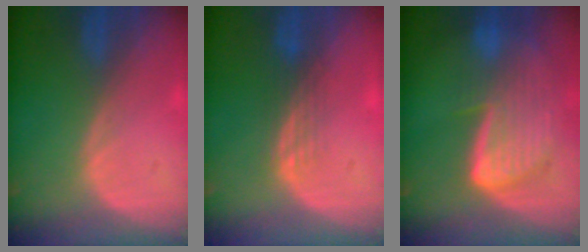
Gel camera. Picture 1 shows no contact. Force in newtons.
{"total": 3.0, "press": 2.5, "slide": 1.7}
{"total": 9.3, "press": 8.1, "slide": 4.6}